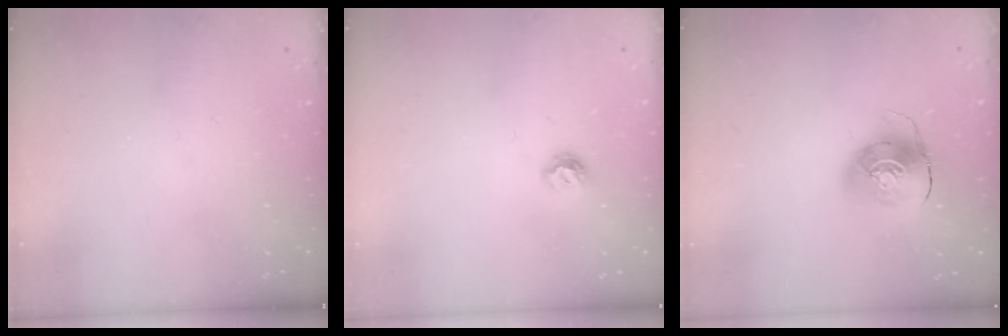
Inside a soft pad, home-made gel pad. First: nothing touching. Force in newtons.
{"total": 6.4, "press": 6.4, "slide": 0.7}
{"total": 10.1, "press": 10.1, "slide": 0.7}